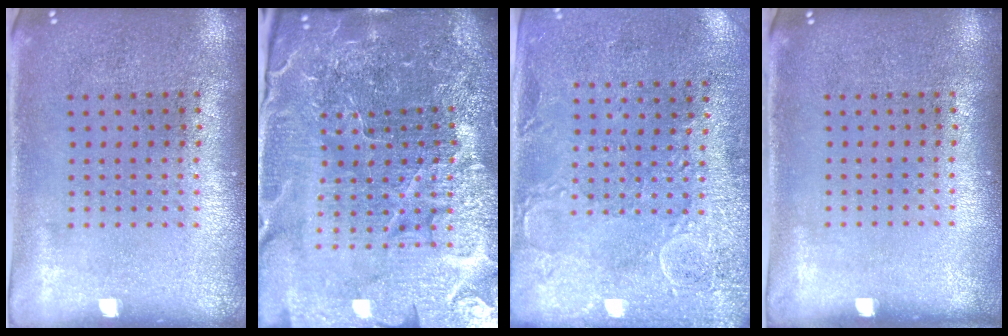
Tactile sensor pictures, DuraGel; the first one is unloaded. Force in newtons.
{"total": 6.7, "press": 5.9, "slide": 3.2}
{"total": 2.9, "press": 2.4, "slide": 1.6}
{"total": 0.0}